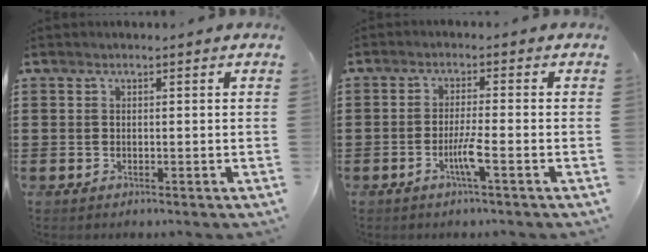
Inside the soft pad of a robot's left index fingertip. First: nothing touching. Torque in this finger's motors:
{"motor_torque": [0.11, 0.07, 0.15, 0.08]}